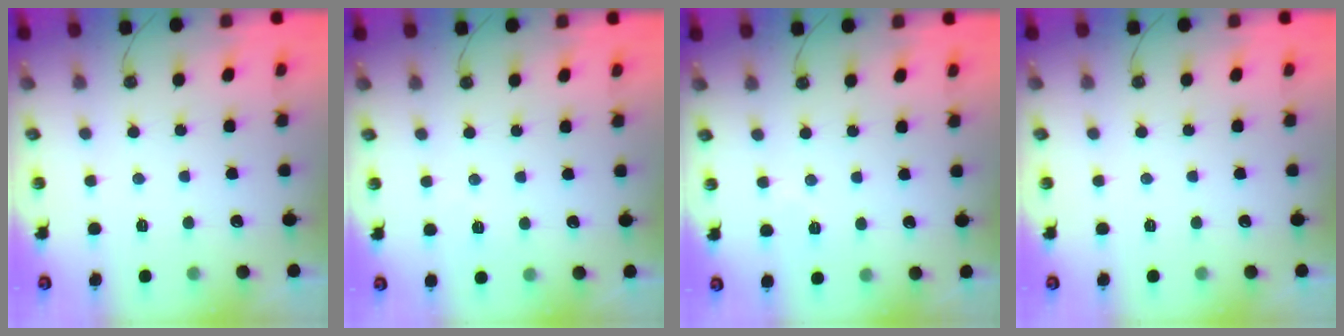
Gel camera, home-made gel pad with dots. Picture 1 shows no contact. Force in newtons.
{"total": 1.4, "press": 1.4, "slide": 0.5}
{"total": 3.7, "press": 3.1, "slide": 2.0}
{"total": 0.0}